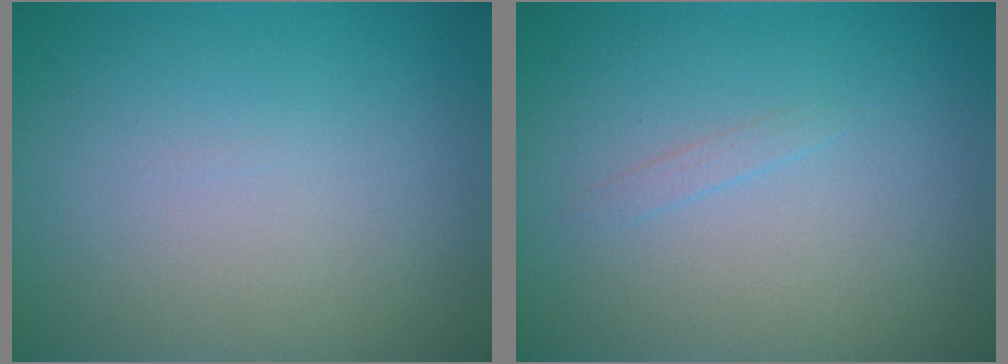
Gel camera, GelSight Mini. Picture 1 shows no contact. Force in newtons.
{"total": 0.6, "press": 0.6, "slide": 0.0}